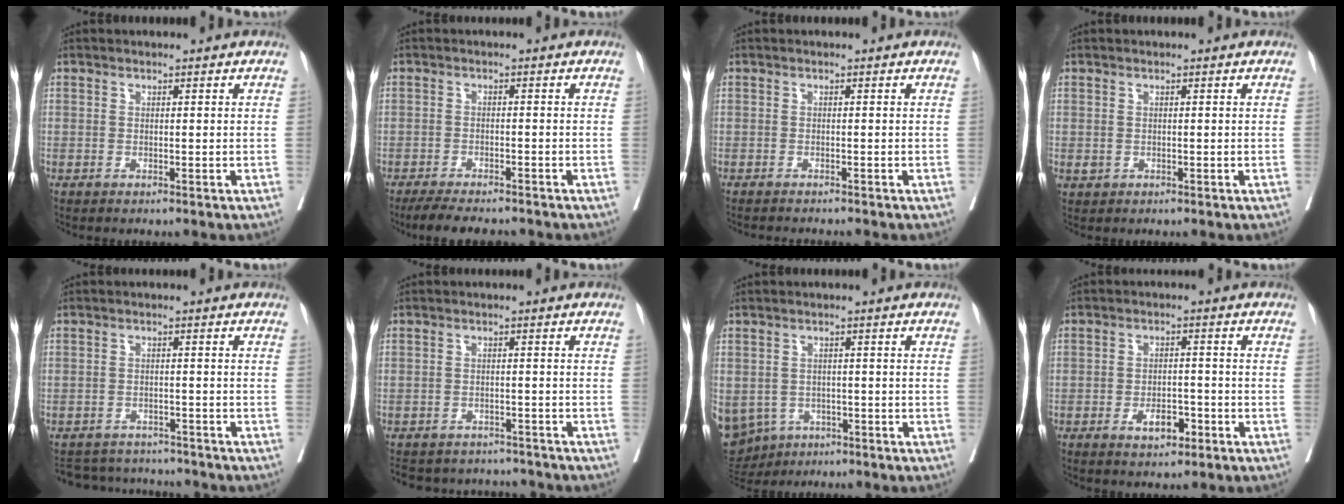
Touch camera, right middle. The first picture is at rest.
{"total": 8.7, "force": [-7.7, 1.6, 3.8], "torque": [-0.052, -0.010, -0.115]}
{"total": 5.9, "force": [-5.4, 0.2, 2.3], "torque": [-0.018, -0.011, -0.074]}
{"total": 0.9, "force": [-0.2, 0.8, 0.3], "torque": [-0.006, 0.001, 0.002]}
{"total": 9.5, "force": [-9.1, 2.2, 1.4], "torque": [-0.027, 0.011, -0.124]}
{"total": 12.2, "force": [-11.3, 3.9, 2.4], "torque": [-0.054, 0.014, -0.142]}
{"total": 19.2, "force": [-8.6, 15.5, 7.4], "torque": [-0.264, -0.013, -0.117]}
{"total": 4.1, "force": [-2.2, 1.9, 3.0], "torque": [-0.046, 0.005, -0.031]}